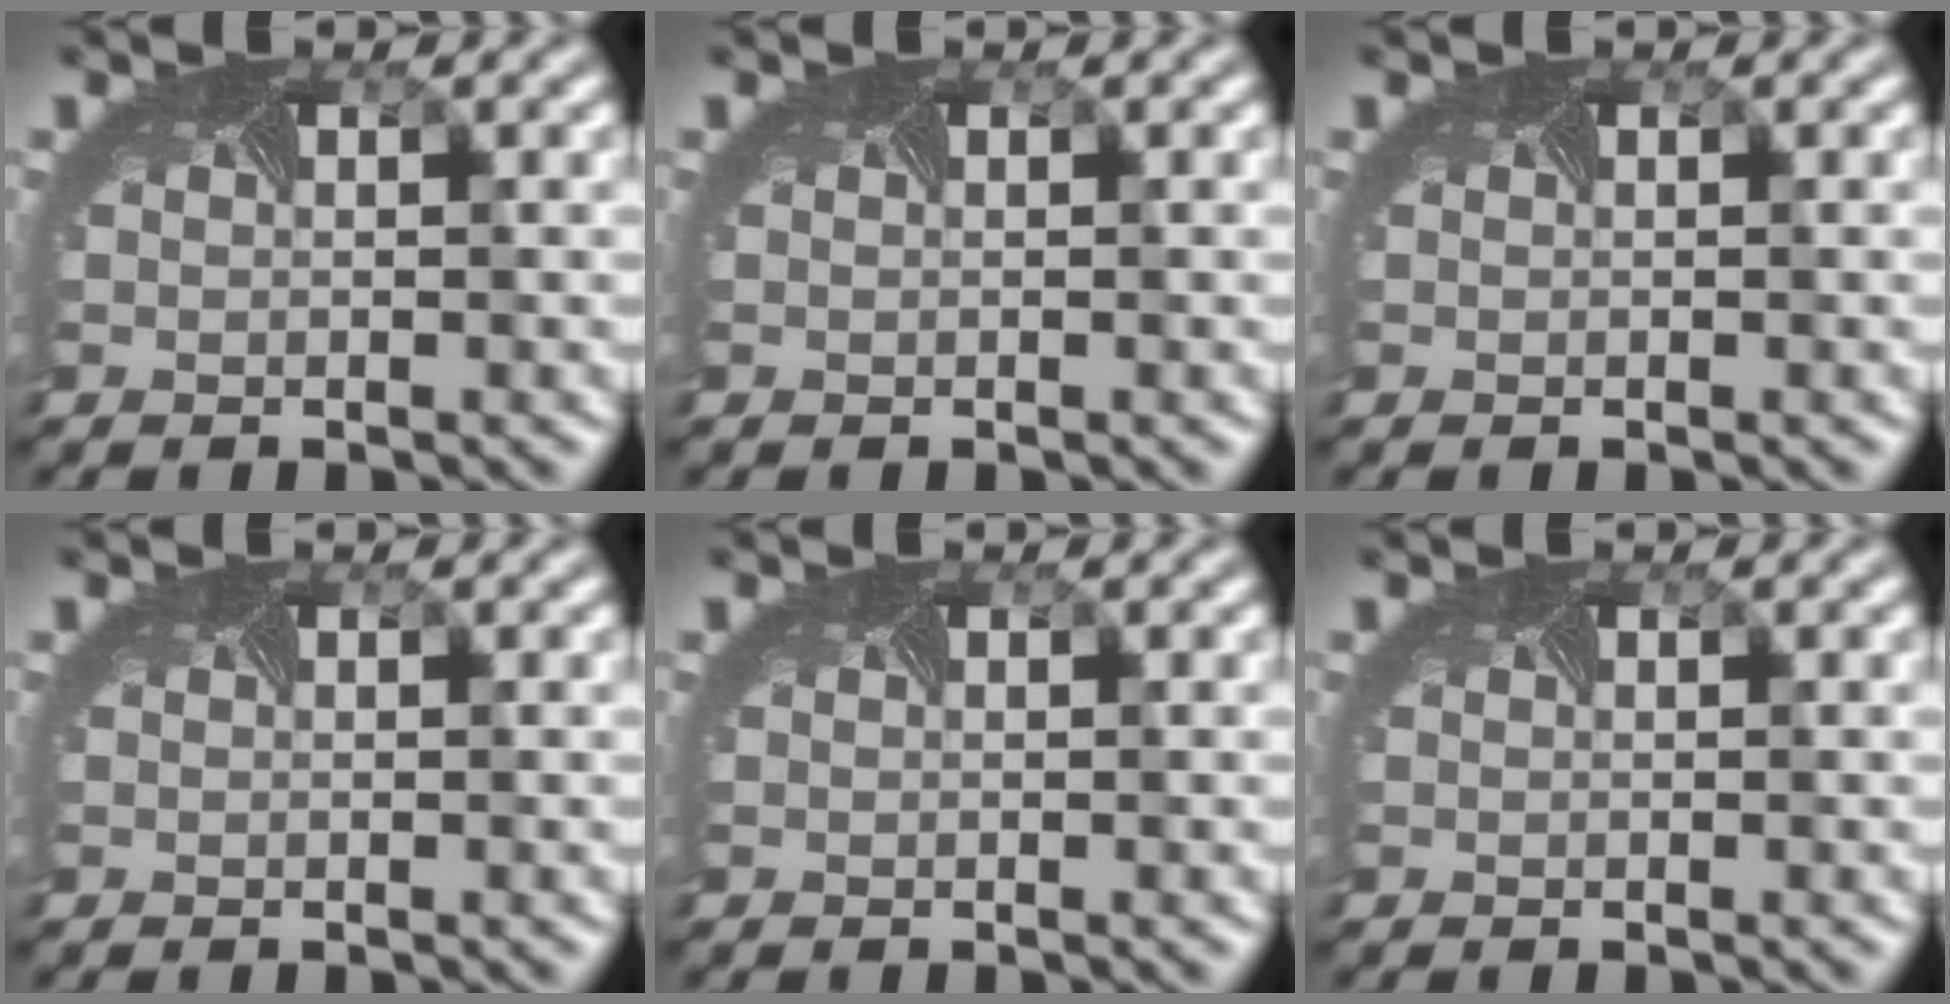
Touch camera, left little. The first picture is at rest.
{"total": 0.0}
{"total": 0.0}
{"total": 0.0}
{"total": 0.0}
{"total": 0.0}